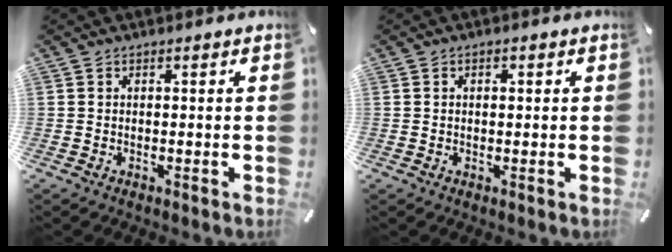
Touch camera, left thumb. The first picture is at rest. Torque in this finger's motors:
{"motor_torque": [0.06, -0.53, -0.10, 0.04, -0.03]}